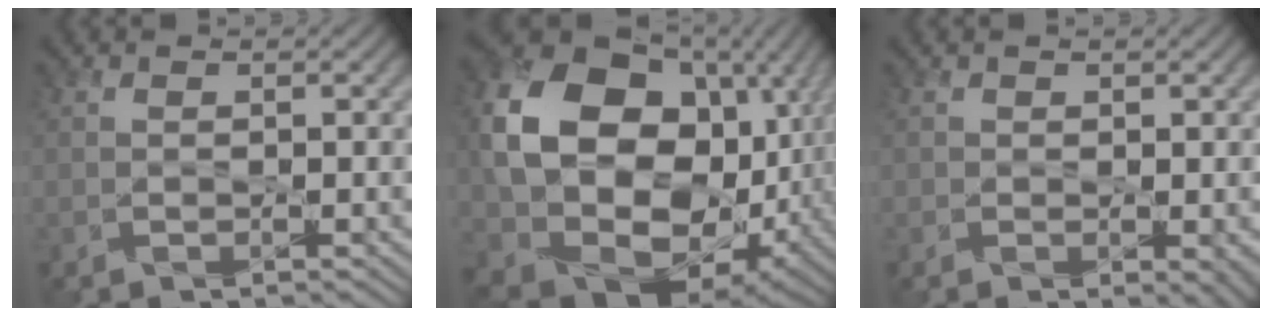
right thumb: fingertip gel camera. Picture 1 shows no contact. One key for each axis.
{"total": 18.5, "fx": 1.3, "fy": 14.4, "fz": 11.5, "tx": -0.247, "ty": -0.049, "tz": 0.048}
{"total": 1.6, "fx": -0.1, "fy": 1.1, "fz": 1.1, "tx": -0.013, "ty": -0.008, "tz": -0.001}